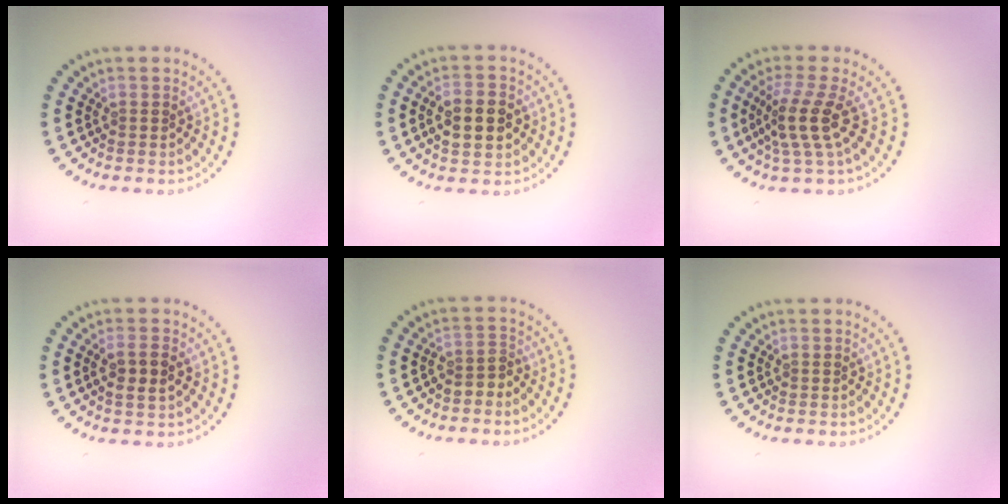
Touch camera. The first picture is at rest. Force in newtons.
{"total": 5.1, "press": 5.0, "slide": 0.2}
{"total": 3.8, "press": 2.8, "slide": 2.5}
{"total": 2.2, "press": 2.1, "slide": 0.5}
{"total": 1.6, "press": 1.3, "slide": 1.0}
{"total": 0.0}